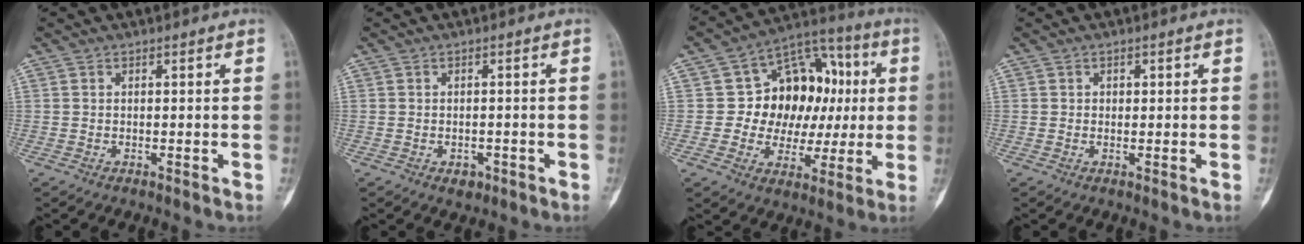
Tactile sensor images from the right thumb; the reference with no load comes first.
{"total": 1.9, "force": [-1.0, 1.5, 0.9], "torque": [-0.002, 0.003, -0.008]}
{"total": 17.4, "force": [1.8, 13.4, 11.0], "torque": [-0.090, 0.032, 0.030]}
{"total": 1.0, "force": [0.2, 0.8, 0.5], "torque": [0.000, 0.002, 0.002]}